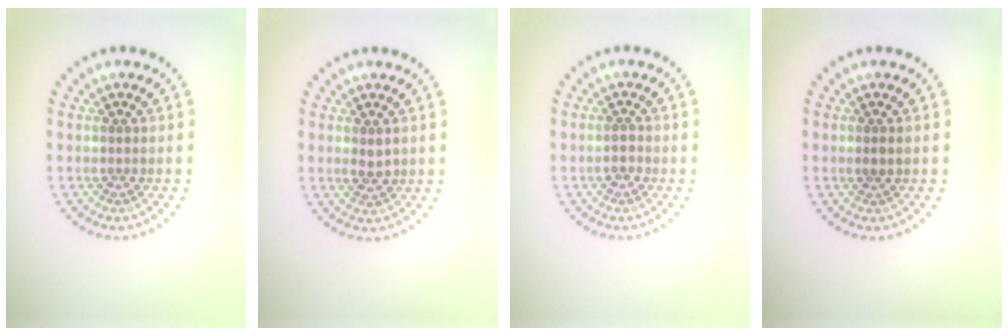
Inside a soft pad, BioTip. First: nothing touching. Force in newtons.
{"total": 1.4, "press": 1.4, "slide": 0.2}
{"total": 1.1, "press": 1.0, "slide": 0.4}
{"total": 0.9, "press": 0.8, "slide": 0.3}